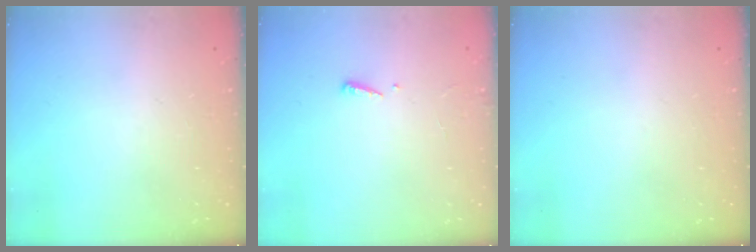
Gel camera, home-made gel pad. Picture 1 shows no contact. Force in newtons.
{"total": 2.4, "press": 2.4, "slide": 0.2}
{"total": 0.0}